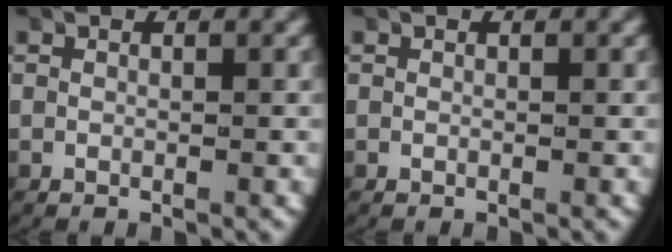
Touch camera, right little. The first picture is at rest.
{"total": 0.0}